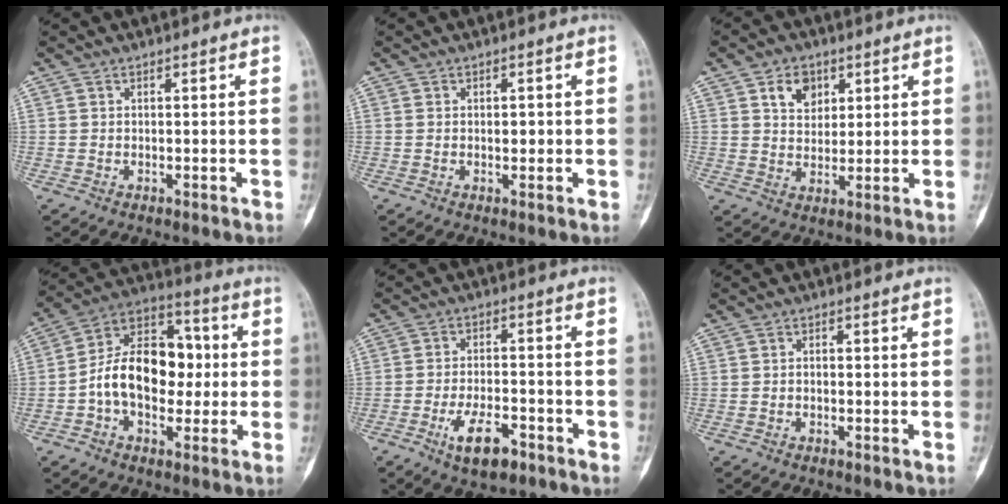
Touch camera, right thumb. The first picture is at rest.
{"total": 1.4, "force": [0.1, 0.8, 1.1], "torque": [-0.009, -0.001, 0.000]}
{"total": 5.8, "force": [3.1, 4.7, 1.4], "torque": [0.001, -0.009, 0.051]}
{"total": 16.8, "force": [-0.8, 11.1, 12.5], "torque": [-0.173, 0.043, -0.017]}
{"total": 8.5, "force": [-4.5, 3.9, 6.0], "torque": [-0.101, 0.023, -0.071]}
{"total": 0.7, "force": [-0.2, 0.4, 0.5], "torque": [-0.006, 0.003, -0.004]}